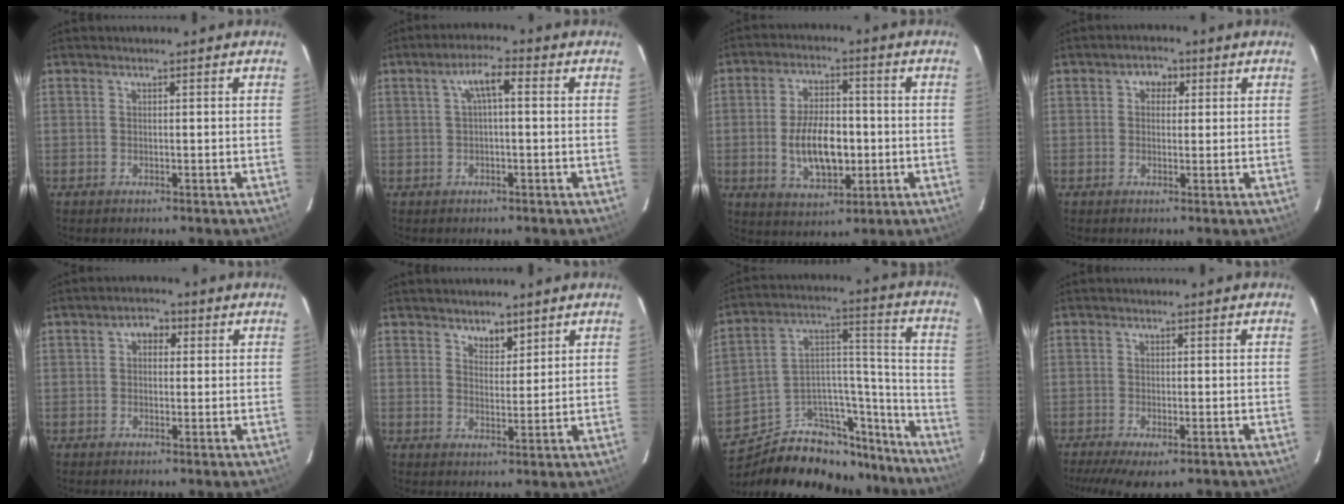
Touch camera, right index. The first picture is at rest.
{"total": 4.4, "force": [0.6, 1.2, 4.1], "torque": [-0.078, 0.016, 0.015]}
{"total": 11.4, "force": [-1.7, 5.9, 9.6], "torque": [-0.183, 0.004, -0.020]}
{"total": 3.2, "force": [0.8, 2.7, 1.6], "torque": [-0.024, 0.015, 0.011]}
{"total": 3.2, "force": [0.6, 2.5, 1.9], "torque": [-0.031, 0.015, 0.007]}
{"total": 3.4, "force": [2.6, 1.7, 1.5], "torque": [-0.018, -0.002, 0.043]}
{"total": 24.1, "force": [-19.0, 11.8, 8.9], "torque": [-0.149, 0.081, -0.269]}
{"total": 9.0, "force": [-6.5, 2.7, 5.6], "torque": [-0.117, -0.032, -0.103]}